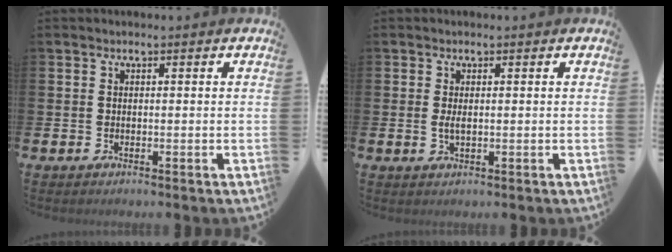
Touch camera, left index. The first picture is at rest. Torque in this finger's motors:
{"motor_torque": [0.46, 0.28, 0.19, 0.08]}